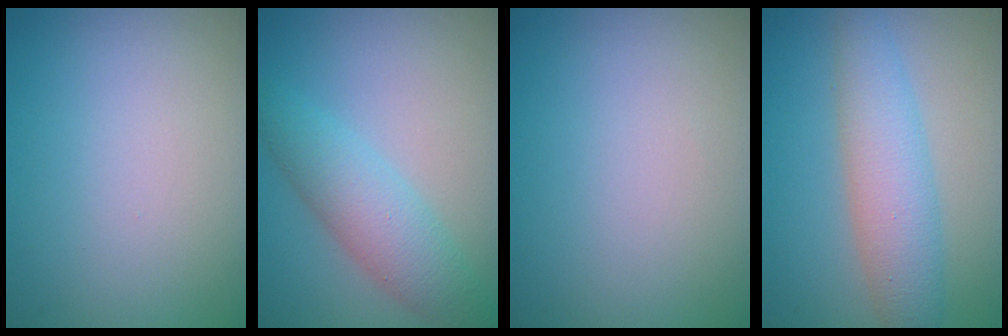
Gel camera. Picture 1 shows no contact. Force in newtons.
{"total": 4.4, "press": 4.4, "slide": 0.1}
{"total": 0.0}
{"total": 4.6, "press": 4.6, "slide": 0.1}